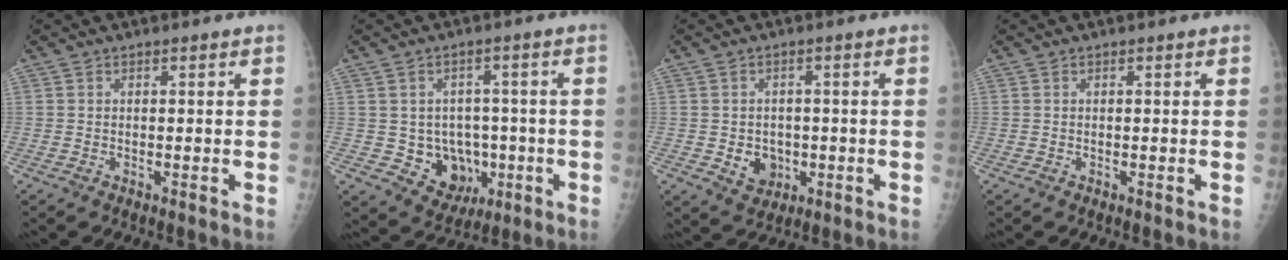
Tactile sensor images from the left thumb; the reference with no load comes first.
{"total": 9.3, "force": [-1.6, 8.0, 4.5], "torque": [-0.020, 0.009, -0.006]}
{"total": 5.2, "force": [-1.0, 4.4, 2.5], "torque": [-0.014, 0.004, -0.004]}
{"total": 0.0}